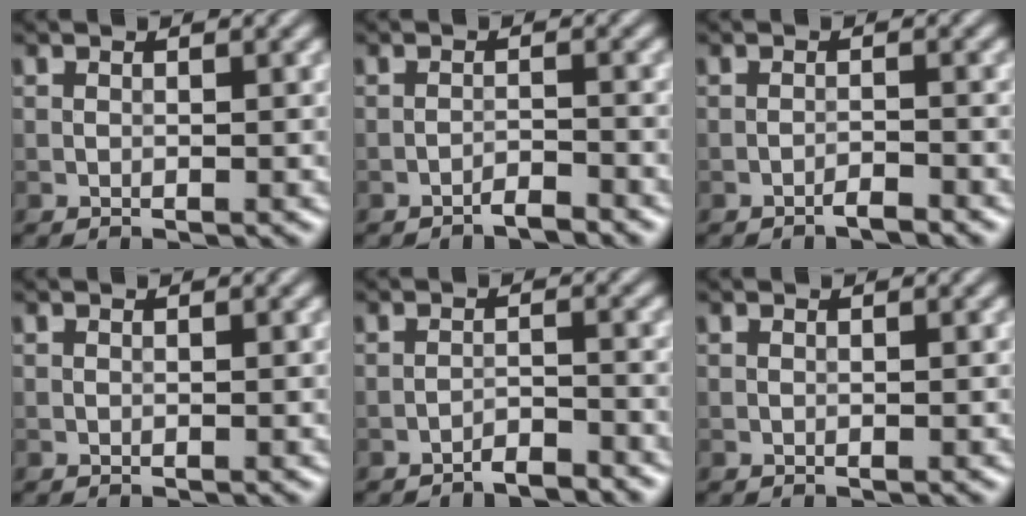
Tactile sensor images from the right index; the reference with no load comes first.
{"total": 1.5, "force": [-1.4, 0.0, 0.5], "torque": [-0.003, 0.006, -0.029]}
{"total": 1.1, "force": [-1.0, 0.0, 0.5], "torque": [-0.005, 0.005, -0.022]}
{"total": 0.0}
{"total": 2.0, "force": [-1.9, 0.1, 0.5], "torque": [-0.002, 0.007, -0.036]}
{"total": 0.0}